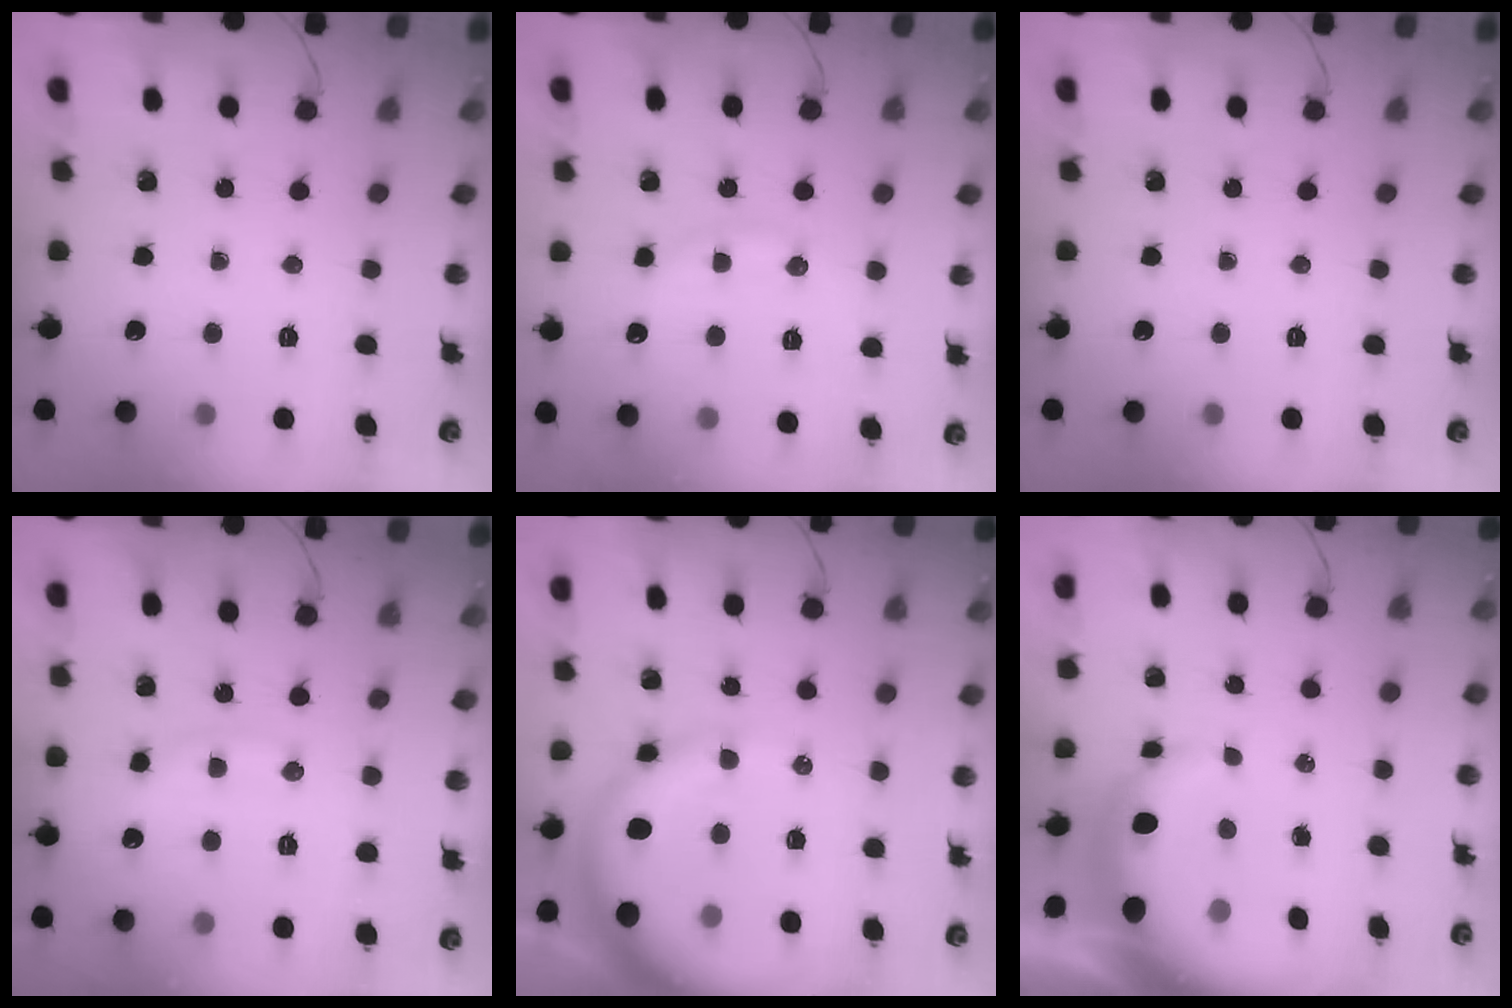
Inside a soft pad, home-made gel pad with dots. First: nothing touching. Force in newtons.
{"total": 9.4, "press": 9.4, "slide": 0.9}
{"total": 0.0}
{"total": 9.2, "press": 9.1, "slide": 0.5}
{"total": 12.7, "press": 12.4, "slide": 2.7}
{"total": 7.1, "press": 7.0, "slide": 1.2}